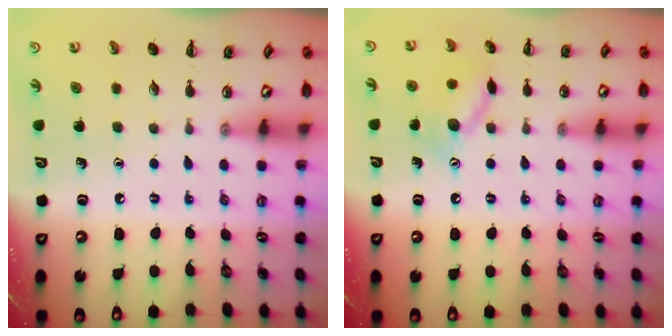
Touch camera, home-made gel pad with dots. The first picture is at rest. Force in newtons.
{"total": 10.7, "press": 10.7, "slide": 0.6}